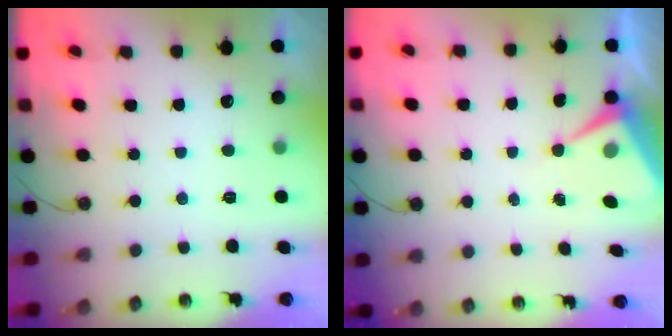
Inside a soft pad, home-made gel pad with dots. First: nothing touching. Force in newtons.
{"total": 8.2, "press": 8.2, "slide": 0.1}